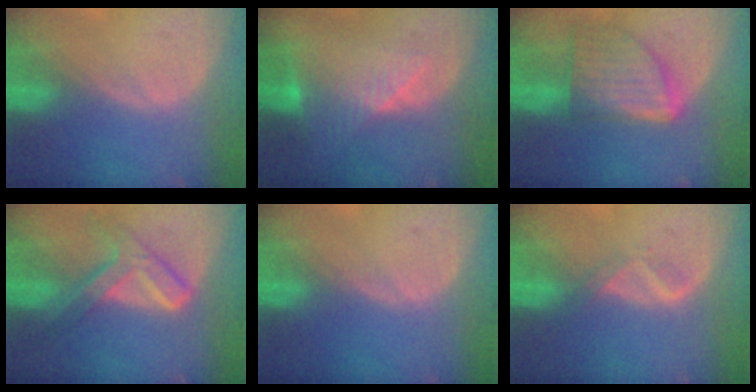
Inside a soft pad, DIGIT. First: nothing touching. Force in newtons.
{"total": 7.9, "press": 6.9, "slide": 3.8}
{"total": 8.4, "press": 8.4, "slide": 0.3}
{"total": 7.5, "press": 6.2, "slide": 4.2}
{"total": 0.0}
{"total": 2.1, "press": 2.0, "slide": 0.6}